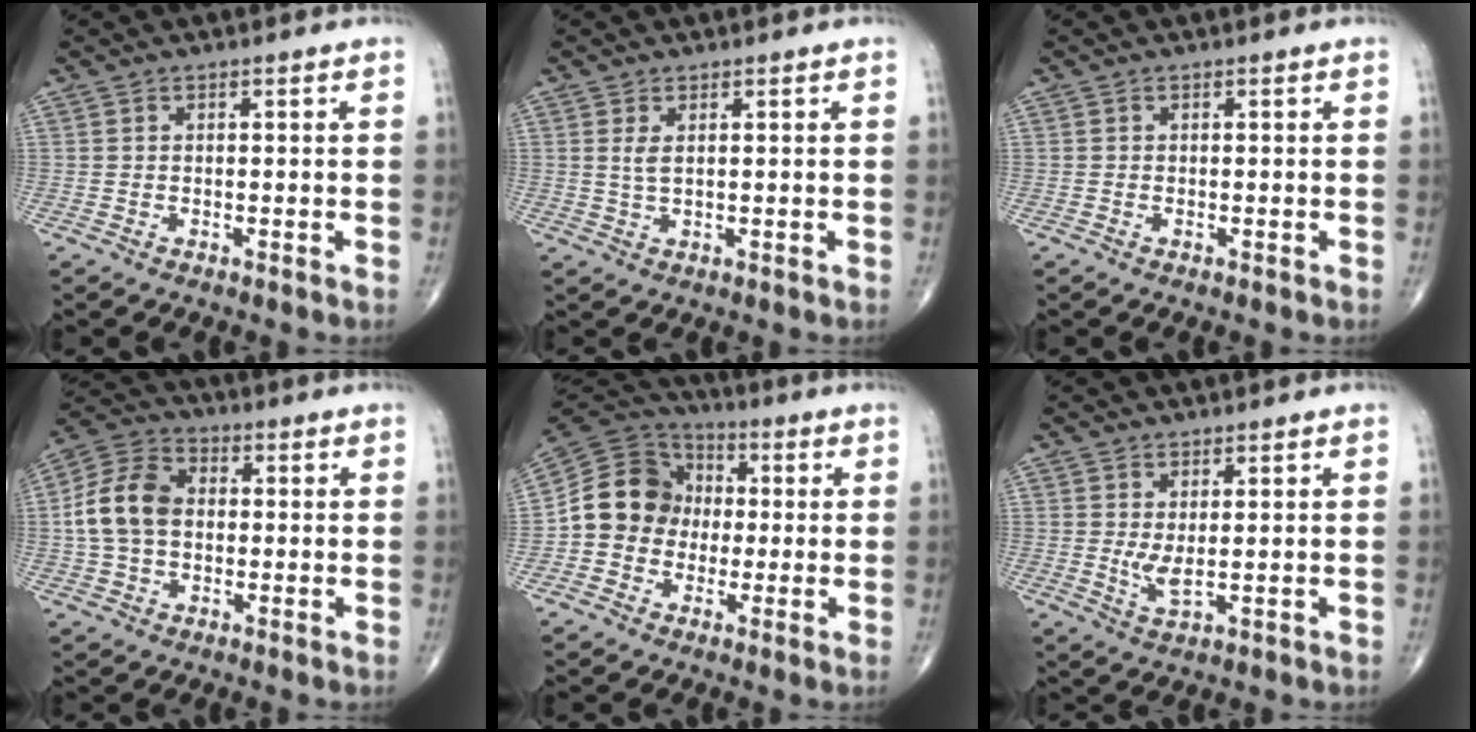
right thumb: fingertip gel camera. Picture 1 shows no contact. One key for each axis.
{"total": 2.1, "fx": 0.7, "fy": 0.8, "fz": 1.8, "tx": -0.039, "ty": -0.003, "tz": 0.019}
{"total": 0.0}
{"total": 11.0, "fx": 0.1, "fy": 7.9, "fz": 7.7, "tx": -0.145, "ty": 0.030, "tz": -0.007}
{"total": 12.9, "fx": -0.9, "fy": 11.5, "fz": 5.9, "tx": -0.085, "ty": 0.034, "tz": -0.027}
{"total": 3.2, "fx": 0.5, "fy": 1.0, "fz": 3.0, "tx": -0.060, "ty": -0.013, "tz": 0.016}